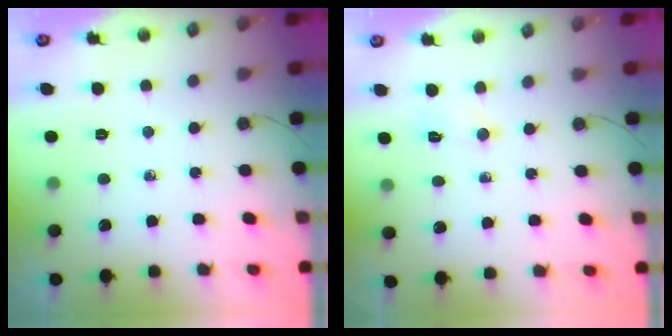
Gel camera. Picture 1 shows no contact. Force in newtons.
{"total": 3.2, "press": 3.1, "slide": 0.4}